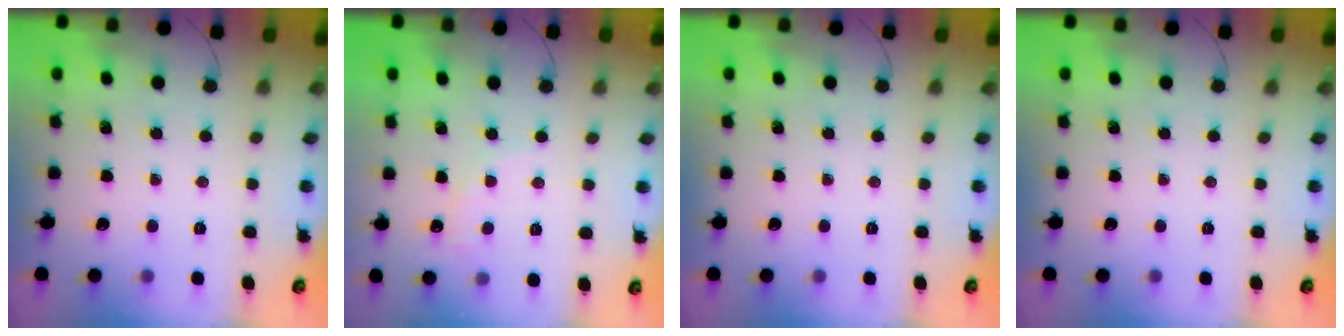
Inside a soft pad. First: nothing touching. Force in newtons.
{"total": 4.6, "press": 4.3, "slide": 1.4}
{"total": 0.0}
{"total": 0.0}